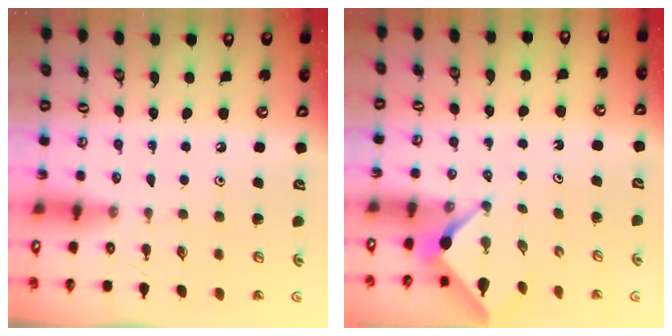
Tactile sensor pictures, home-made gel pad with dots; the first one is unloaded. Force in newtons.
{"total": 2.4, "press": 2.4, "slide": 0.3}